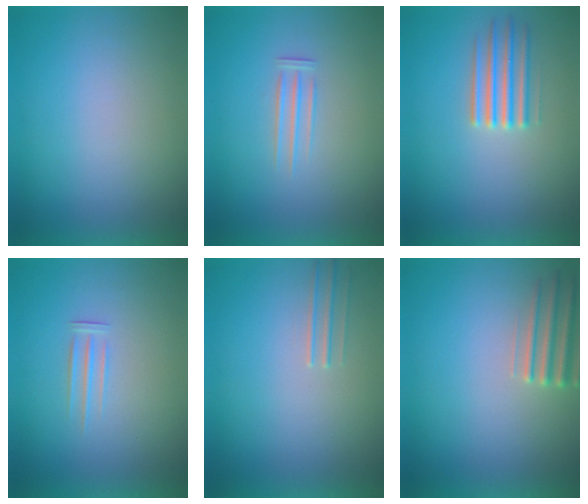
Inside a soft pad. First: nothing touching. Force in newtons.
{"total": 1.2}
{"total": 2.5}
{"total": 1.6}
{"total": 1.5}
{"total": 2.9}